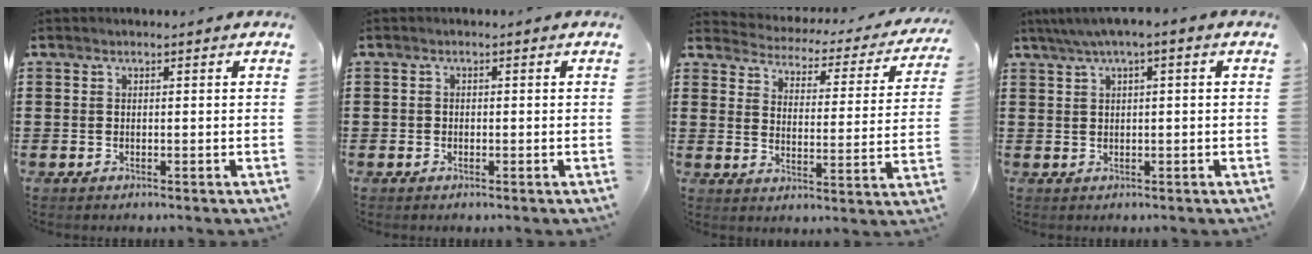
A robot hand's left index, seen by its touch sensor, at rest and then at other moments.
{"total": 0.7, "force": [-0.3, 0.6, 0.2], "torque": [-0.007, 0.001, -0.007]}
{"total": 2.5, "force": [2.4, 0.5, 0.3], "torque": [-0.027, -0.025, 0.032]}
{"total": 2.1, "force": [0.2, 0.2, 2.1], "torque": [-0.036, 0.001, 0.002]}